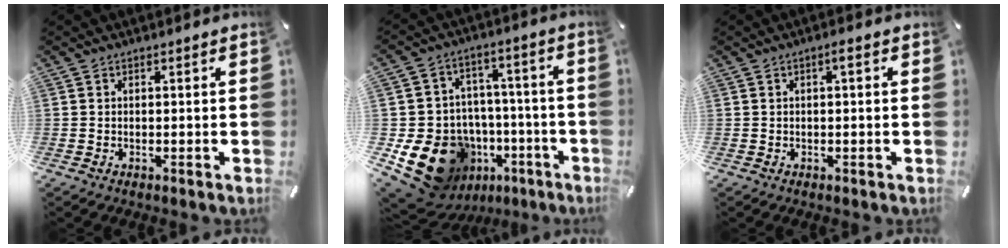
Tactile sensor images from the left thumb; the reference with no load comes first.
{"total": 18.3, "force": [-7.5, 14.6, 8.0], "torque": [-0.133, 0.032, -0.092]}
{"total": 1.6, "force": [0.2, 0.4, 1.5], "torque": [-0.030, 0.005, 0.001]}